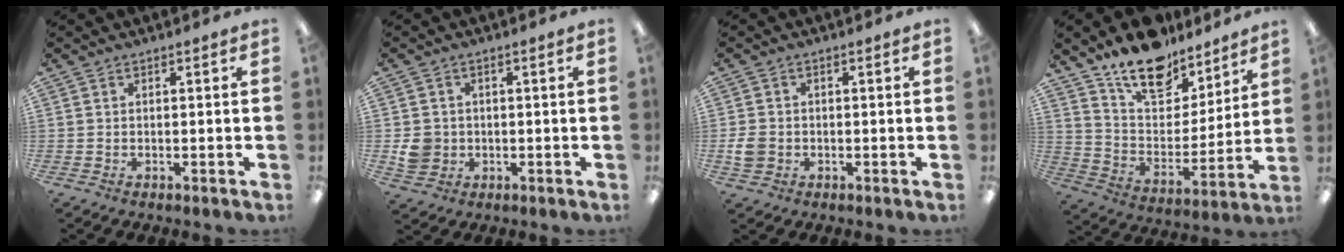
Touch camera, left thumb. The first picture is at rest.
{"total": 5.2, "force": [-0.3, 4.9, 1.8], "torque": [-0.027, 0.004, -0.003]}
{"total": 4.0, "force": [-0.6, 3.4, 2.0], "torque": [-0.030, 0.002, -0.012]}
{"total": 16.2, "force": [13.3, 7.5, 5.4], "torque": [-0.096, -0.097, 0.241]}